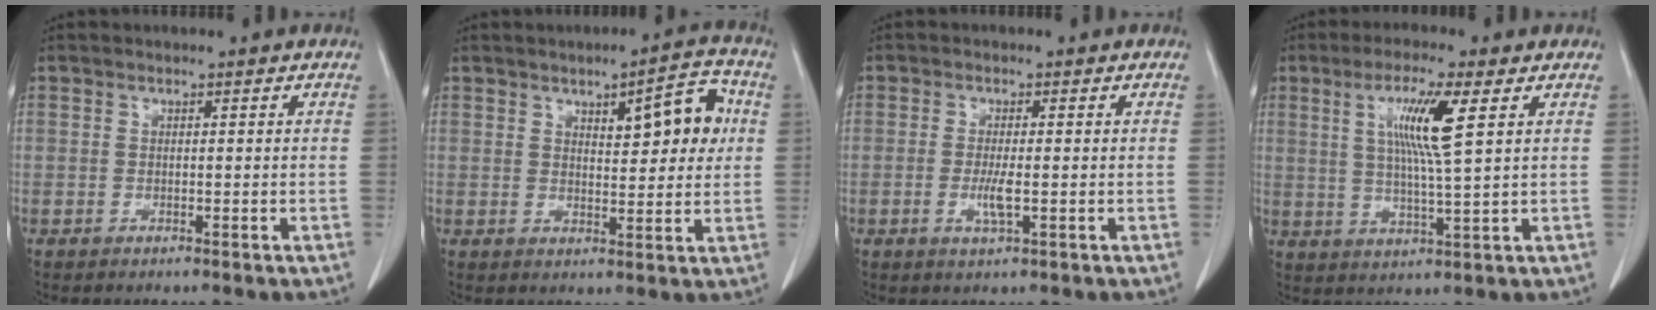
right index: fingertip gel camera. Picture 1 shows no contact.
{"total": 8.2, "force": [2.5, 2.5, 7.4], "torque": [-0.100, 0.016, 0.035]}
{"total": 3.0, "force": [-0.6, 0.4, 2.9], "torque": [-0.059, -0.005, -0.010]}
{"total": 8.9, "force": [2.9, -0.3, 8.4], "torque": [-0.158, -0.001, 0.054]}